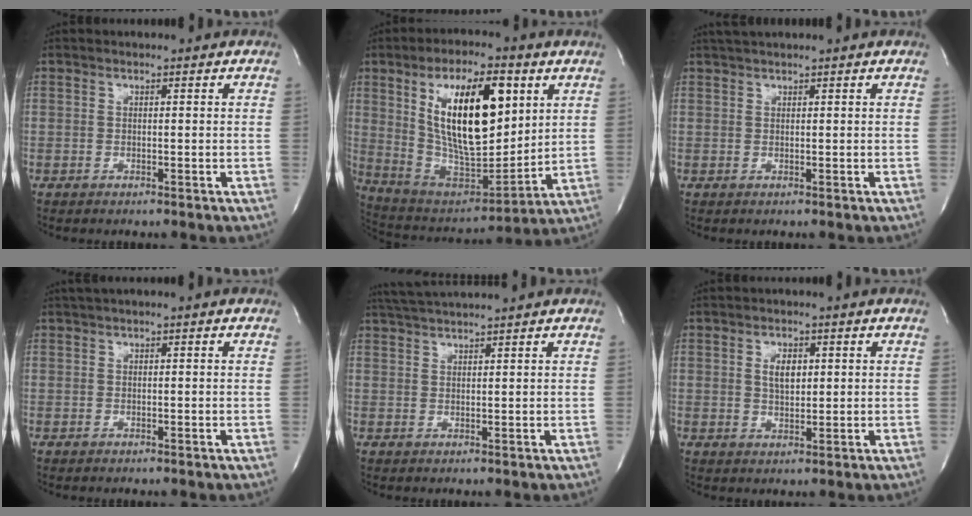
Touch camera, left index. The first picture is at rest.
{"total": 19.6, "force": [6.4, 6.5, 17.3], "torque": [-0.311, -0.002, 0.116]}
{"total": 2.7, "force": [2.4, 0.0, 1.1], "torque": [-0.017, 0.021, 0.044]}
{"total": 1.8, "force": [1.2, 0.2, 1.3], "torque": [-0.026, 0.018, 0.021]}
{"total": 5.7, "force": [5.3, -1.1, 1.8], "torque": [-0.036, 0.020, 0.091]}
{"total": 3.0, "force": [0.9, 1.5, 2.5], "torque": [-0.044, -0.010, 0.014]}